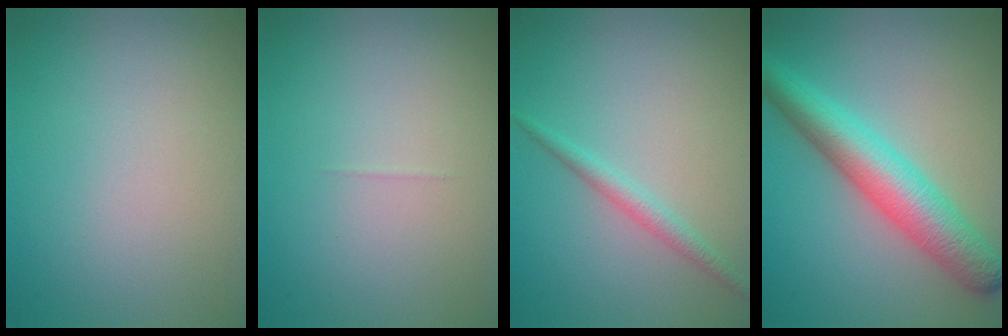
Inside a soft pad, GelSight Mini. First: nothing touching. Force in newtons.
{"total": 0.0}
{"total": 1.7, "press": 1.7, "slide": 0.1}
{"total": 6.4, "press": 6.4, "slide": 0.1}